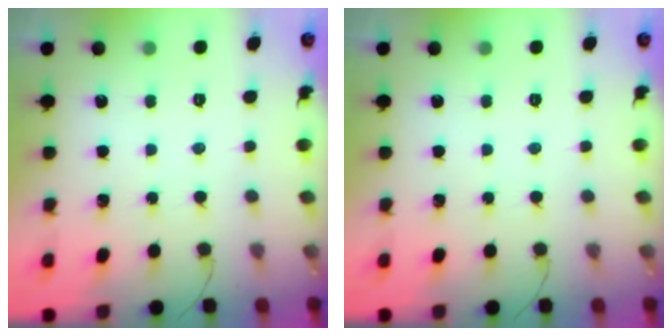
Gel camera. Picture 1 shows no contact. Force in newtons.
{"total": 0.0}